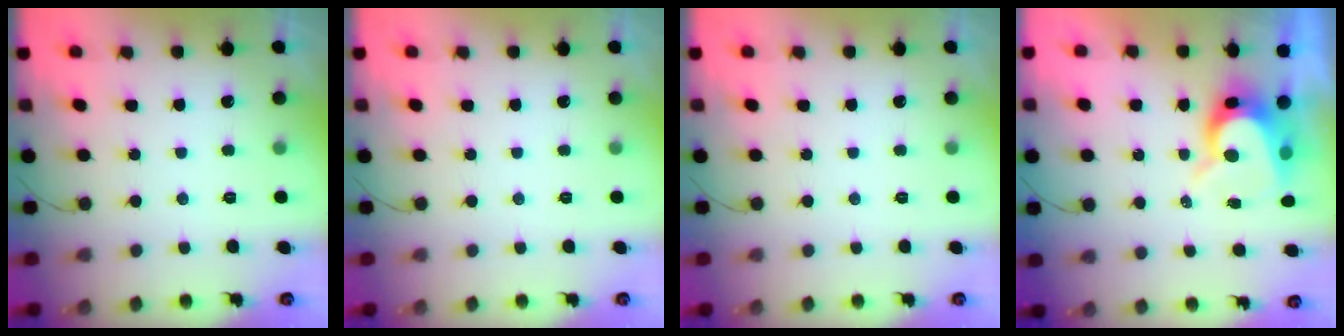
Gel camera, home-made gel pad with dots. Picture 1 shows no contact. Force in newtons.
{"total": 0.0}
{"total": 0.0}
{"total": 8.9, "press": 8.9, "slide": 0.7}